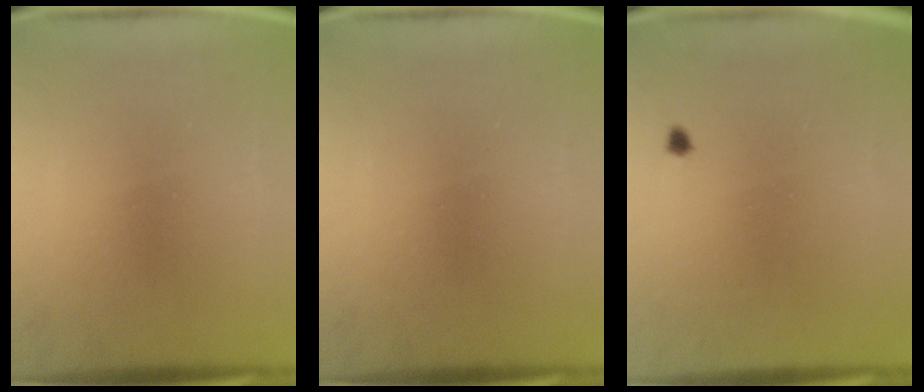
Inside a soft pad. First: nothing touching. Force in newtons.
{"total": 0.0}
{"total": 0.6}